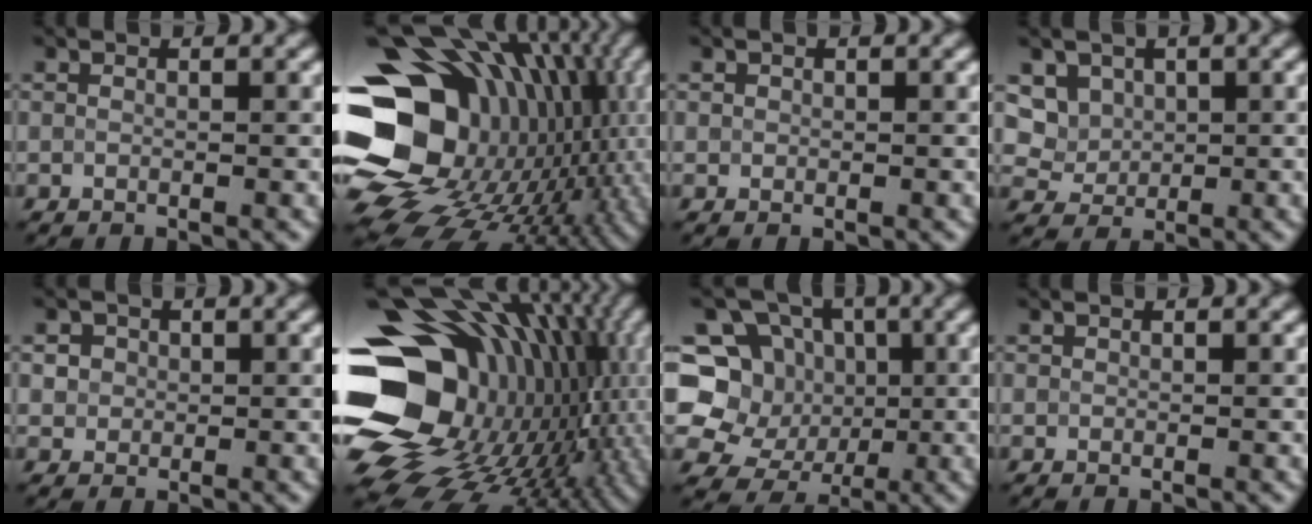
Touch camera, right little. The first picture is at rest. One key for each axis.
{"total": 20.5, "fx": -2.9, "fy": 16.4, "fz": 12.0, "tx": -0.247, "ty": -0.013, "tz": -0.049}
{"total": 0.5, "fx": 0.1, "fy": 0.5, "fz": 0.0, "tx": 0.006, "ty": -0.003, "tz": 0.002}
{"total": 4.4, "fx": 1.9, "fy": 3.6, "fz": 1.7, "tx": -0.040, "ty": -0.005, "tz": 0.040}
{"total": 2.5, "fx": 0.8, "fy": 2.1, "fz": 0.9, "tx": -0.015, "ty": 0.003, "tz": 0.016}
{"total": 20.1, "fx": -1.3, "fy": 15.3, "fz": 13.0, "tx": -0.259, "ty": -0.017, "tz": -0.004}
{"total": 10.8, "fx": -0.8, "fy": 9.9, "fz": 4.1, "tx": -0.086, "ty": 0.021, "tz": -0.041}
{"total": 0.0}